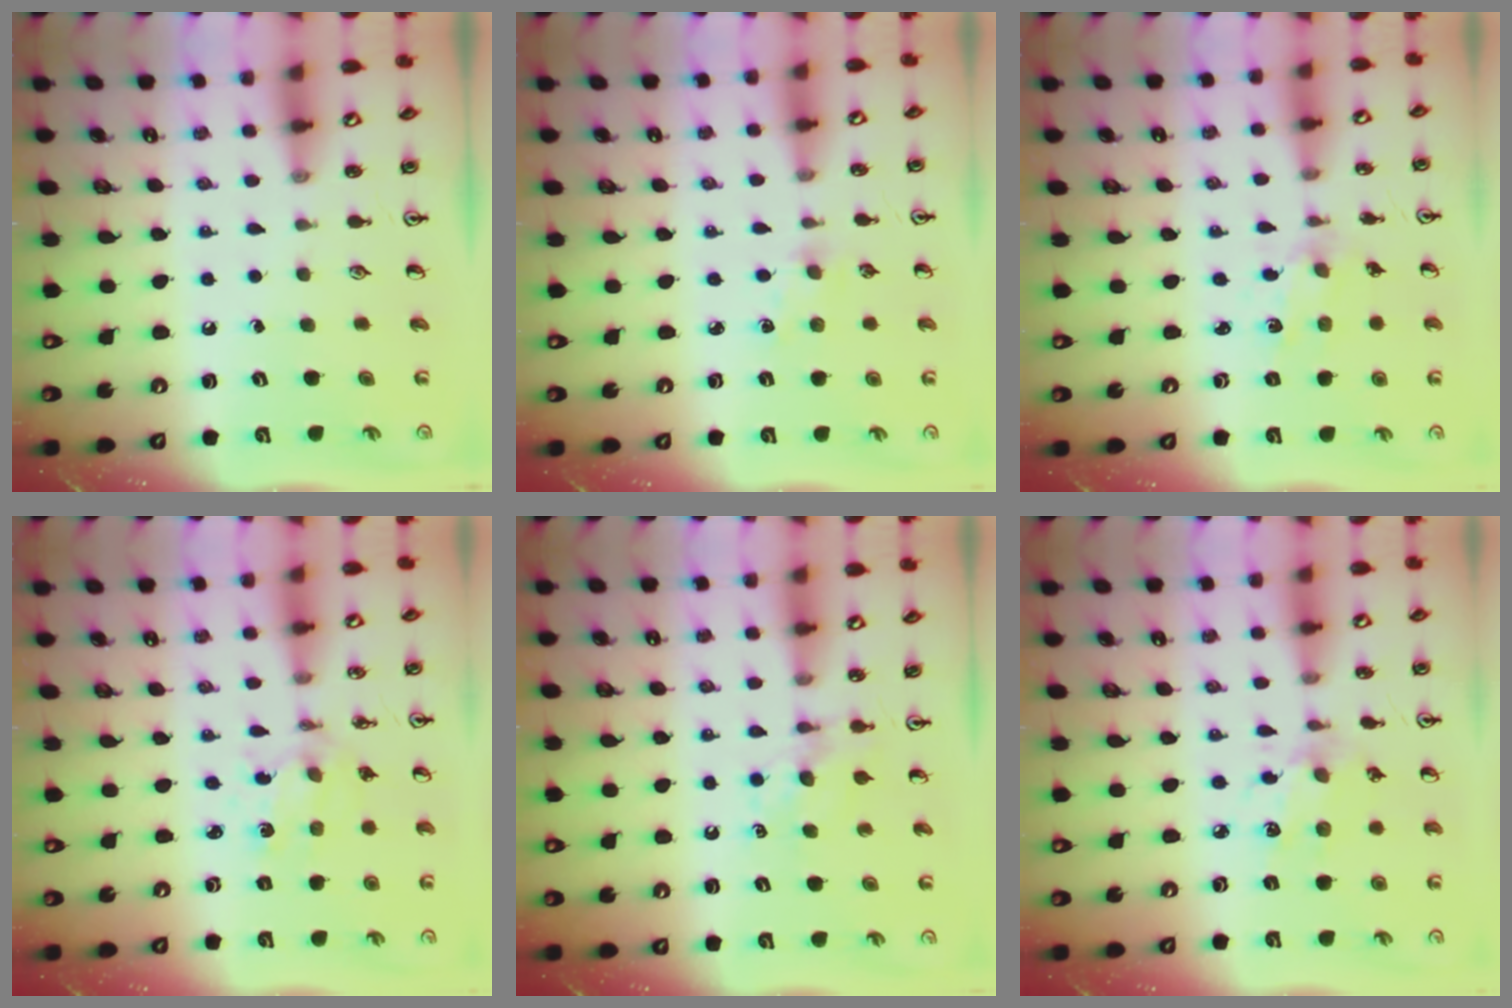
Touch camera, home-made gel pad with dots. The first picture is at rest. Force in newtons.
{"total": 3.4, "press": 3.4, "slide": 0.5}
{"total": 1.4, "press": 1.4, "slide": 0.2}
{"total": 2.3, "press": 2.3, "slide": 0.4}
{"total": 5.4, "press": 5.3, "slide": 0.6}
{"total": 6.8, "press": 6.8, "slide": 0.5}